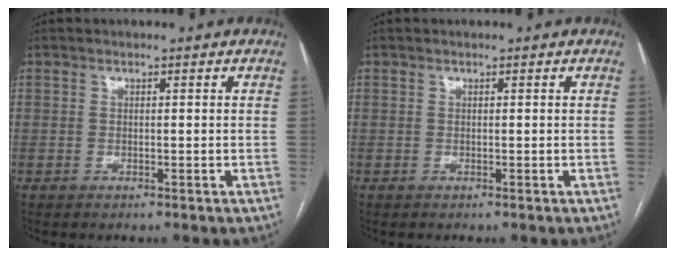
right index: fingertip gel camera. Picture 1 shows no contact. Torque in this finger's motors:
{"motor_torque": [-0.01, -0.01, 0.00, 0.00]}